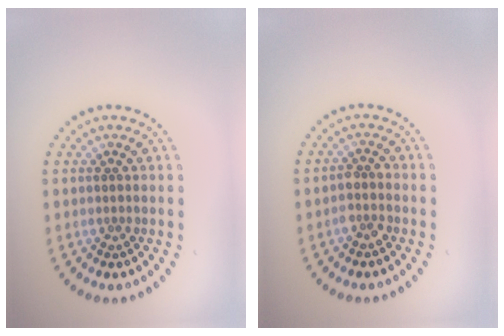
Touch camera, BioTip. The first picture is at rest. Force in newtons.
{"total": 1.5, "press": 1.4, "slide": 0.5}